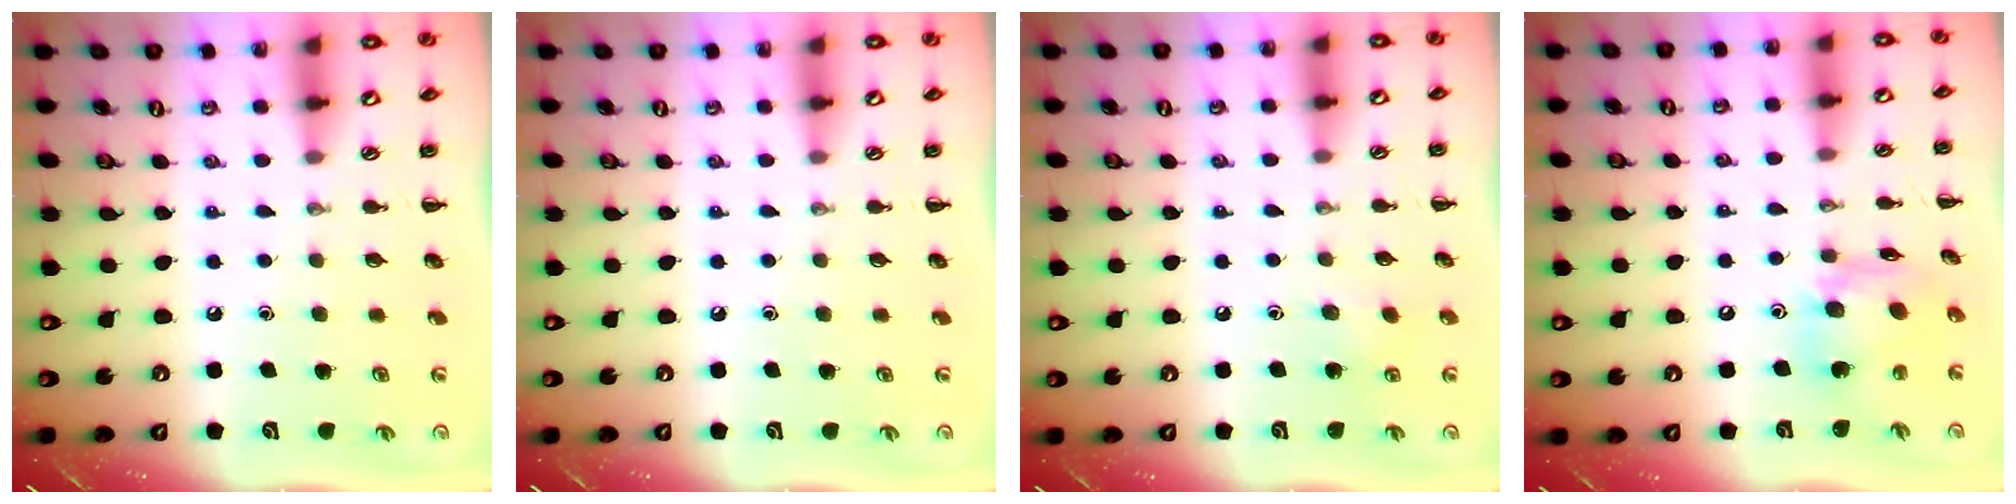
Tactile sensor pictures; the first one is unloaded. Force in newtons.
{"total": 0.0}
{"total": 6.8, "press": 6.7, "slide": 0.9}
{"total": 12.1, "press": 12.0, "slide": 1.4}